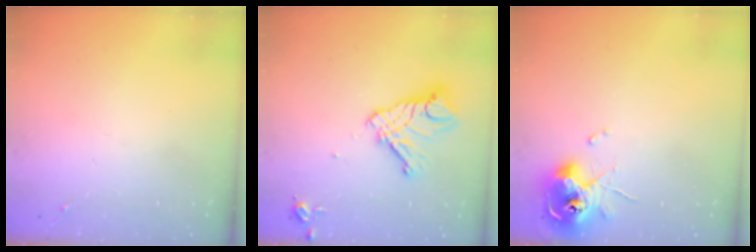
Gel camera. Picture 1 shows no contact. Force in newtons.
{"total": 14.6, "press": 14.6, "slide": 1.5}
{"total": 10.2, "press": 10.1, "slide": 1.4}